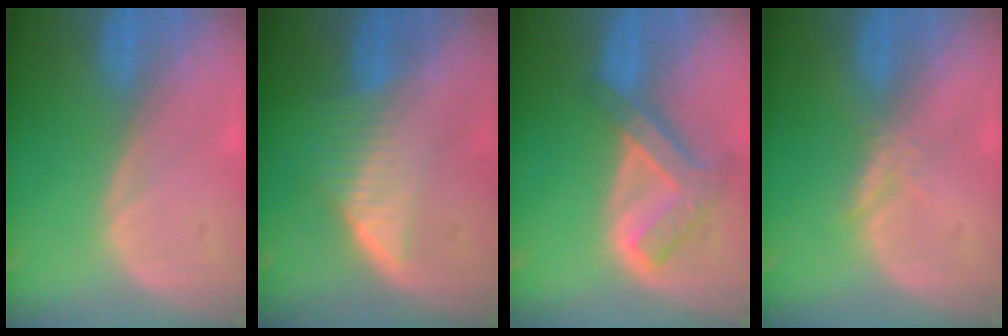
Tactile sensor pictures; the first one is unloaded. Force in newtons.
{"total": 6.5, "press": 5.8, "slide": 3.0}
{"total": 7.6, "press": 6.5, "slide": 4.0}
{"total": 1.7, "press": 1.7, "slide": 0.1}